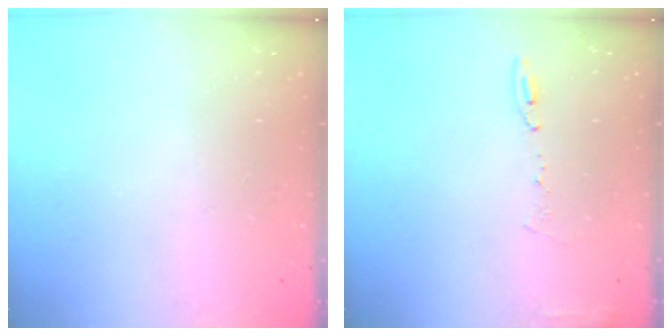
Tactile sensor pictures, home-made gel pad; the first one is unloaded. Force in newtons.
{"total": 8.3, "press": 8.3, "slide": 0.9}